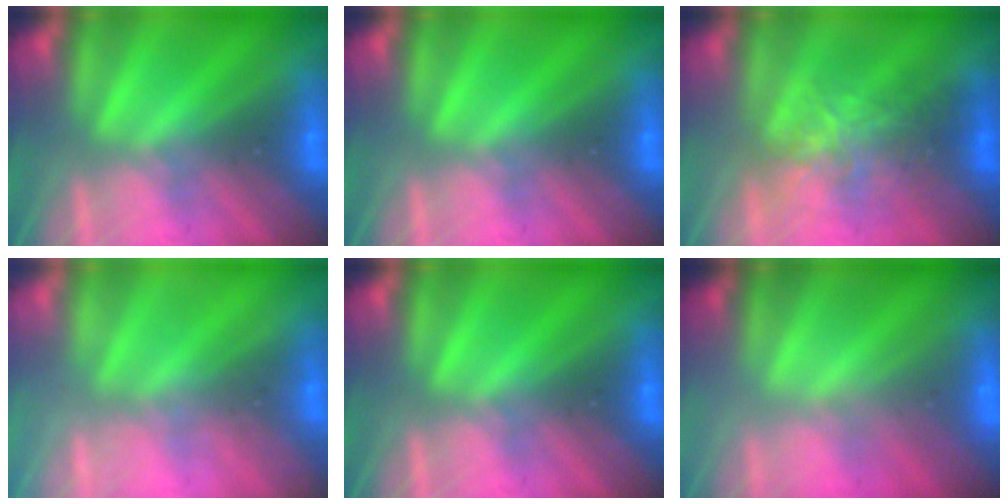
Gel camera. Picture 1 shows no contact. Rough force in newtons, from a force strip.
{"total": 0.0}
{"total": 2.4}
{"total": 2.3}
{"total": 0.0}
{"total": 2.3}